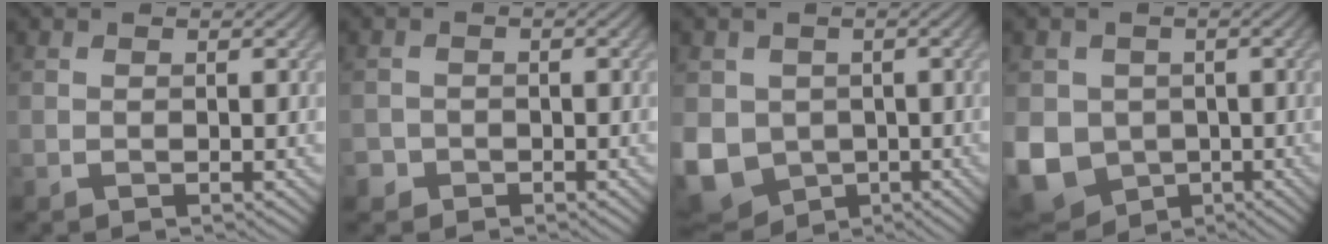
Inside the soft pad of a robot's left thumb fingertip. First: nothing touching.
{"total": 1.9, "force": [-1.1, 1.5, 0.2], "torque": [0.002, -0.003, -0.025]}
{"total": 8.4, "force": [-1.2, 7.2, 4.3], "torque": [-0.122, -0.030, -0.022]}
{"total": 9.5, "force": [-1.7, 8.2, 4.4], "torque": [-0.132, -0.035, -0.038]}